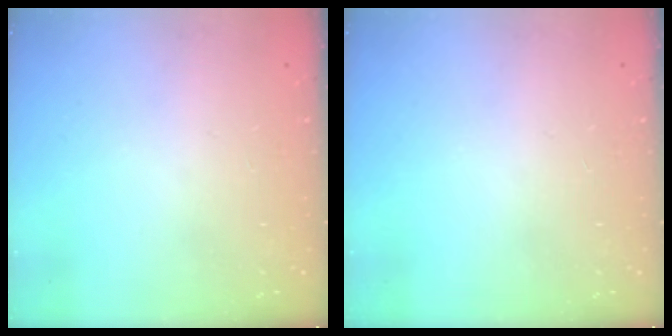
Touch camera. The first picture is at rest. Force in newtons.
{"total": 0.0}